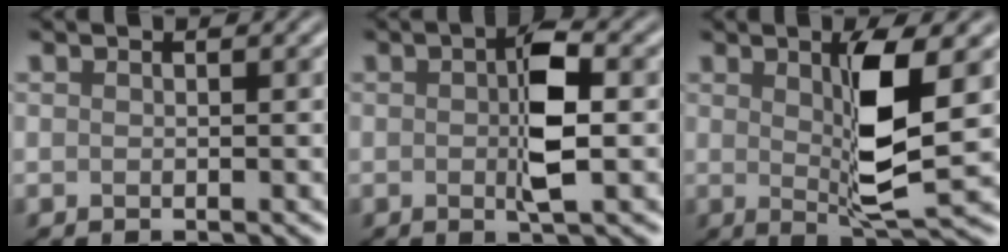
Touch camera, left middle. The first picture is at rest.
{"total": 4.6, "force": [0.0, 1.4, 4.3], "torque": [-0.073, 0.005, -0.002]}
{"total": 5.9, "force": [0.9, 1.1, 5.7], "torque": [-0.104, -0.011, 0.019]}